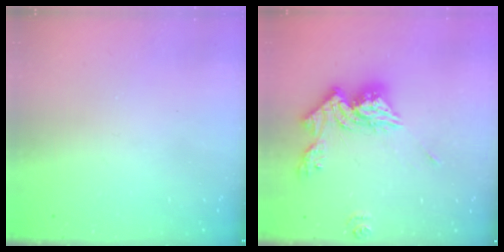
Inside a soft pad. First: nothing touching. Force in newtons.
{"total": 14.4, "press": 14.4, "slide": 1.5}